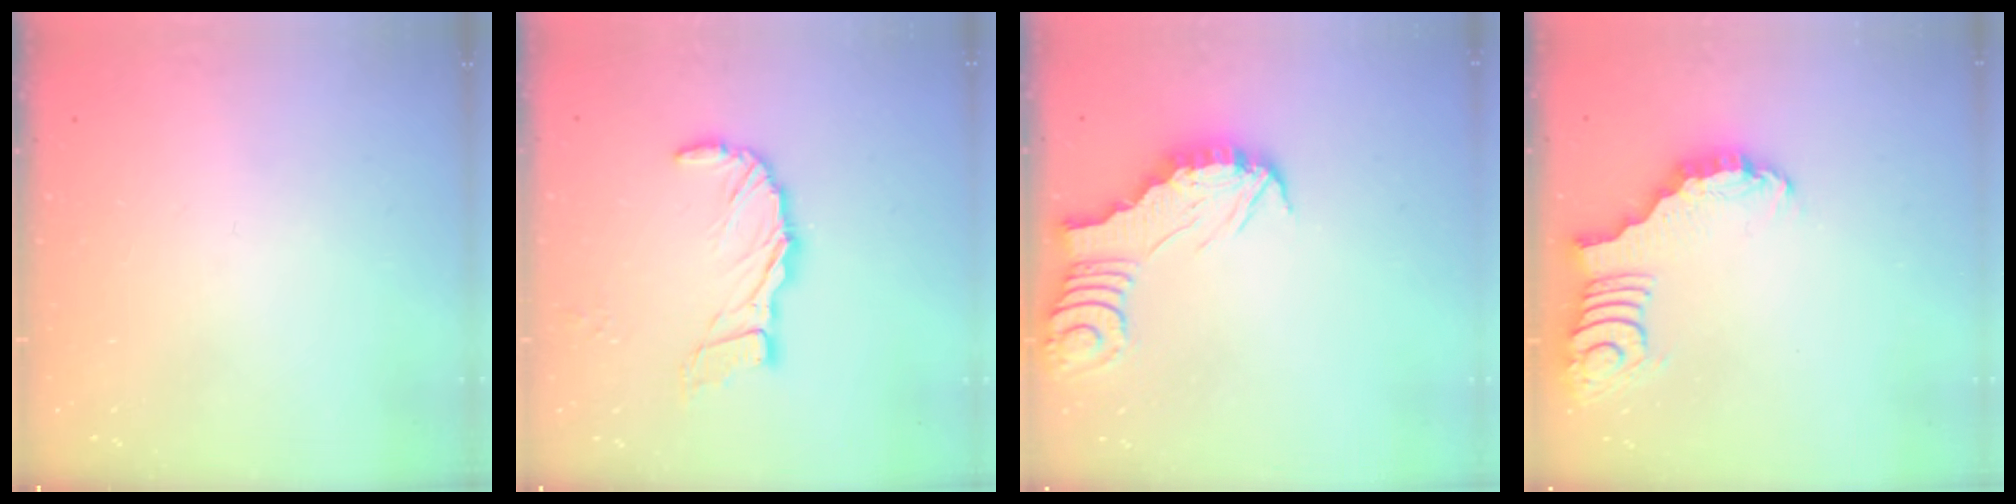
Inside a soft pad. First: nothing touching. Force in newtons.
{"total": 11.0, "press": 10.9, "slide": 1.5}
{"total": 2.7, "press": 2.7, "slide": 0.2}
{"total": 2.8, "press": 2.7, "slide": 0.5}